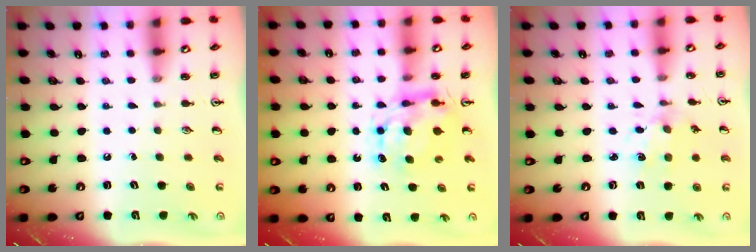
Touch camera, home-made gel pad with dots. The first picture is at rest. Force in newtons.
{"total": 7.2, "press": 7.2, "slide": 0.8}
{"total": 2.6, "press": 2.6, "slide": 0.4}